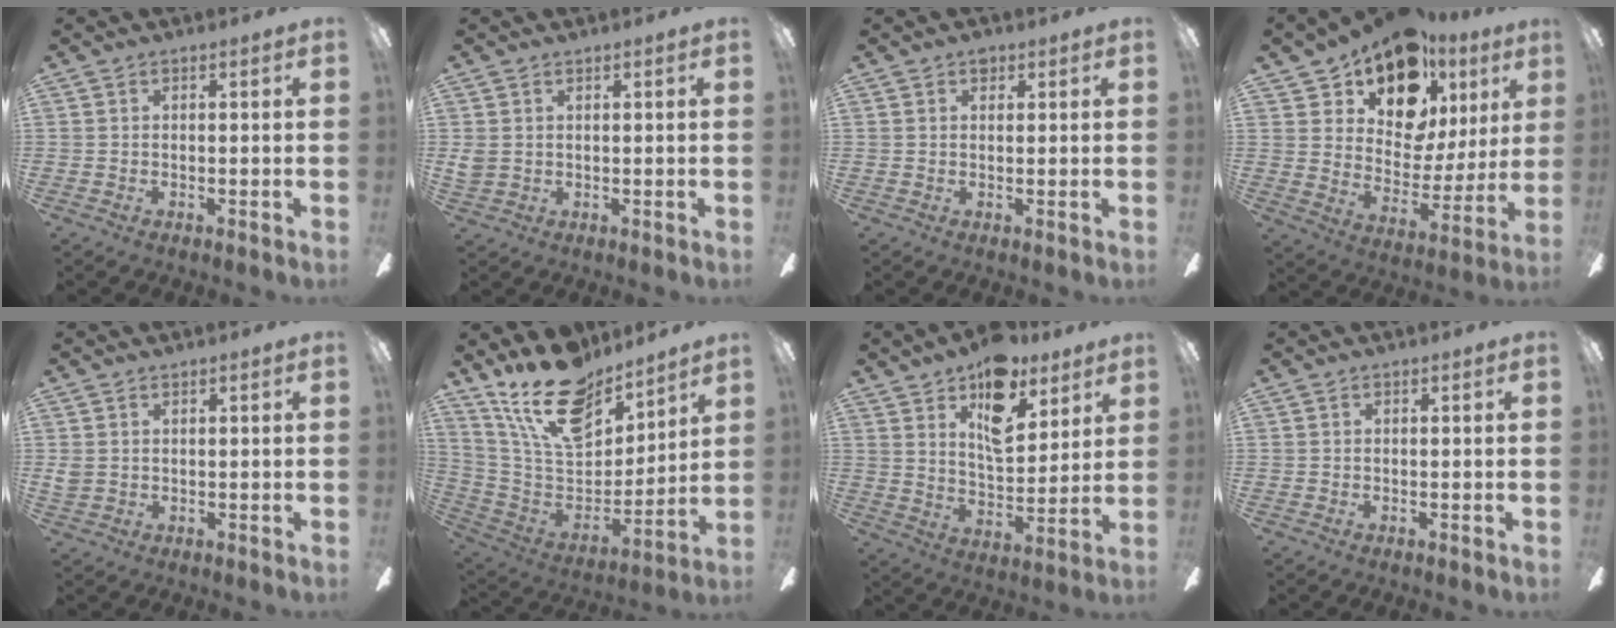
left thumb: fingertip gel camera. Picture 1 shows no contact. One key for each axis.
{"total": 2.1, "fx": 0.8, "fy": 1.7, "fz": 1.0, "tx": -0.020, "ty": 0.003, "tz": 0.015}
{"total": 1.6, "fx": 1.0, "fy": 1.0, "fz": 0.7, "tx": 0.001, "ty": -0.004, "tz": 0.015}
{"total": 19.2, "fx": 13.1, "fy": 10.7, "fz": 9.1, "tx": -0.158, "ty": -0.077, "tz": 0.234}
{"total": 1.9, "fx": 0.8, "fy": 1.6, "fz": 0.8, "tx": -0.018, "ty": 0.003, "tz": 0.015}
{"total": 21.0, "fx": 15.3, "fy": 9.9, "fz": 10.6, "tx": -0.196, "ty": -0.093, "tz": 0.276}
{"total": 15.4, "fx": 10.0, "fy": 7.4, "fz": 9.1, "tx": -0.140, "ty": -0.047, "tz": 0.174}
{"total": 0.0}